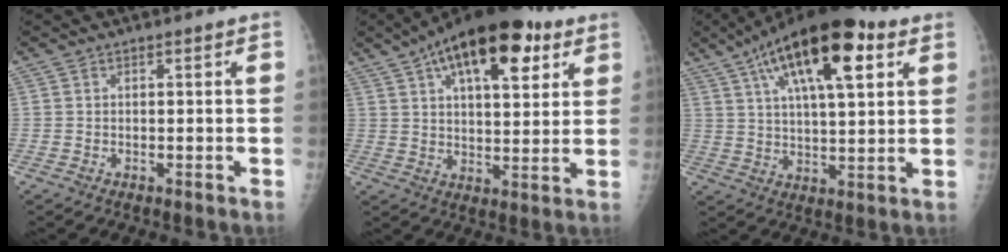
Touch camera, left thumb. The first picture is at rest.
{"total": 19.5, "force": [9.8, 8.7, 14.5], "torque": [-0.205, -0.009, 0.152]}
{"total": 19.6, "force": [9.1, 7.2, 15.8], "torque": [-0.244, -0.008, 0.147]}